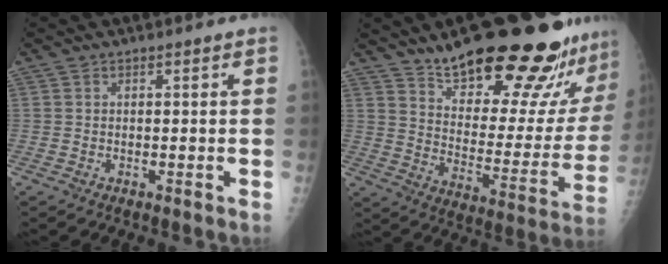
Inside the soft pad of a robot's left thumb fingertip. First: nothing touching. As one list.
[{"total": 29.0, "force": [22.5, 7.6, 16.8], "torque": [-0.208, -0.118, 0.317]}]